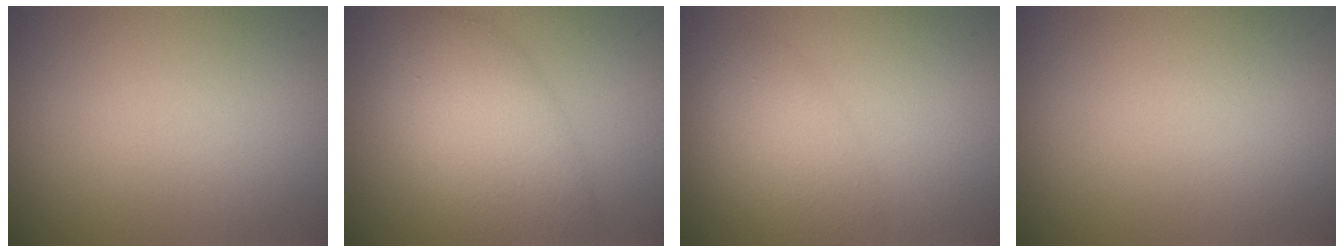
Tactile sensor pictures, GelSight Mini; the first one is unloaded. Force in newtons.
{"total": 7.3, "press": 7.3, "slide": 0.4}
{"total": 4.2, "press": 4.2, "slide": 0.2}
{"total": 0.0}